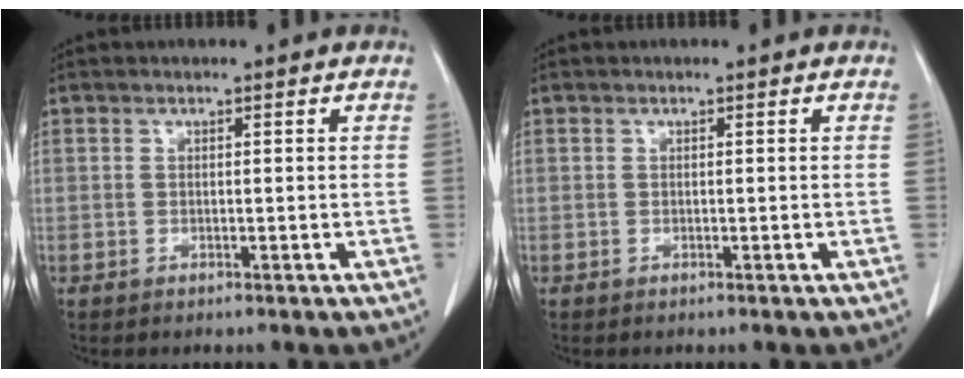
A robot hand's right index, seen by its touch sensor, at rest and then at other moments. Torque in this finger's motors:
{"motor_torque": [0.00, 0.00, 0.00, 0.00]}